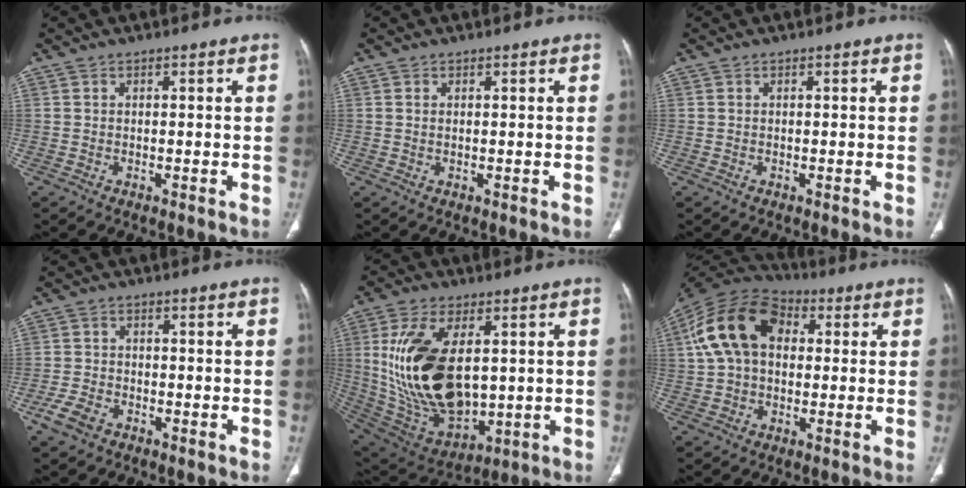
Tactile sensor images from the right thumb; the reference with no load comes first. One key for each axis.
{"total": 0.6, "fx": 0.2, "fy": 0.2, "fz": 0.5, "tx": -0.015, "ty": 0.001, "tz": 0.006}
{"total": 0.0}
{"total": 4.5, "fx": -2.5, "fy": 2.8, "fz": 2.4, "tx": -0.053, "ty": 0.008, "tz": -0.046}
{"total": 23.1, "fx": 2.5, "fy": 12.7, "fz": 19.1, "tx": -0.364, "ty": -0.020, "tz": 0.070}
{"total": 16.0, "fx": 3.0, "fy": 10.9, "fz": 11.2, "tx": -0.202, "ty": 0.034, "tz": 0.045}